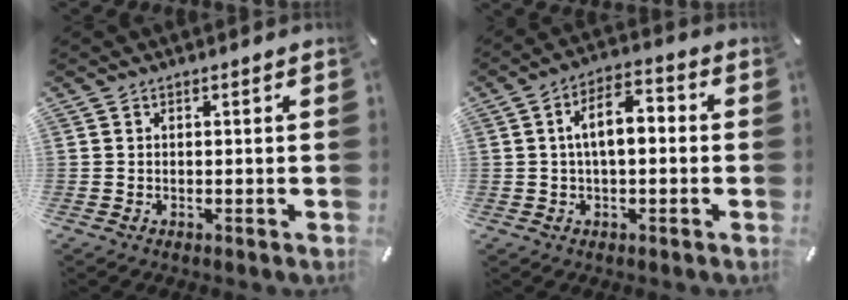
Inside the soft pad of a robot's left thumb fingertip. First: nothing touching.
{"total": 9.4, "force": [0.0, 4.8, 8.1], "torque": [-0.135, 0.013, -0.002]}